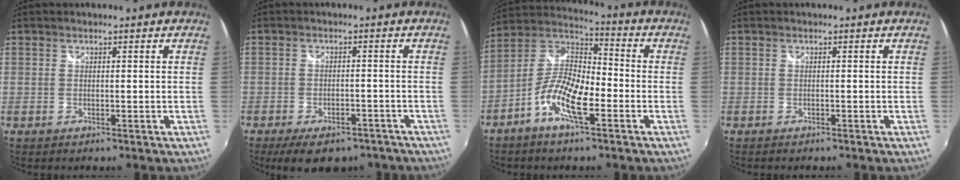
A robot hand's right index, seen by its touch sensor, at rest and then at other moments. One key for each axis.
{"total": 12.4, "fx": -9.4, "fy": 5.3, "fz": 6.2, "tx": -0.131, "ty": -0.014, "tz": -0.126}
{"total": 11.3, "fx": -5.1, "fy": 4.0, "fz": 9.3, "tx": -0.191, "ty": 0.005, "tz": -0.104}
{"total": 0.8, "fx": -0.7, "fy": 0.3, "fz": 0.3, "tx": -0.008, "ty": -0.003, "tz": -0.014}